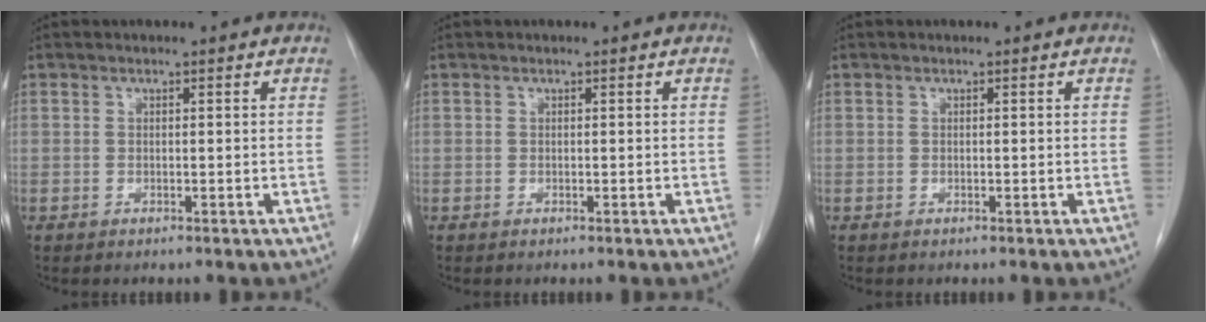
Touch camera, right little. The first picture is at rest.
{"total": 0.0}
{"total": 0.0}